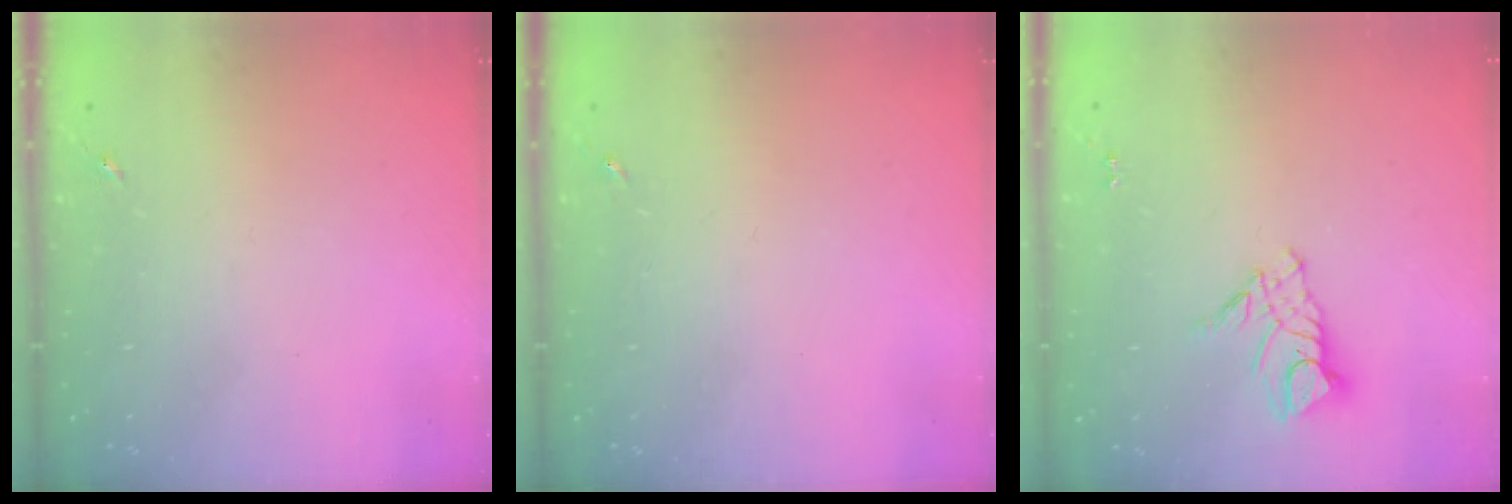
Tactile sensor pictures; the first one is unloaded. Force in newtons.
{"total": 0.0}
{"total": 10.2, "press": 10.1, "slide": 1.0}